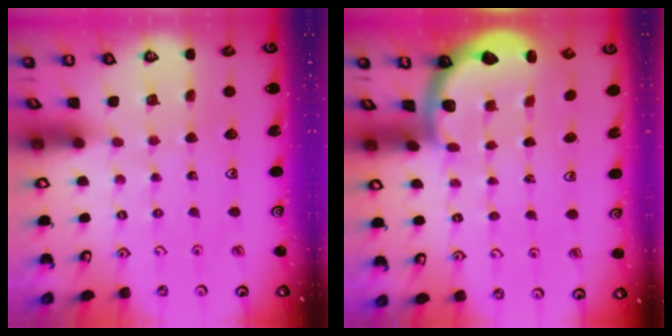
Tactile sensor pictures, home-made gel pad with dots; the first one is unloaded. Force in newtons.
{"total": 1.9, "press": 1.8, "slide": 0.5}